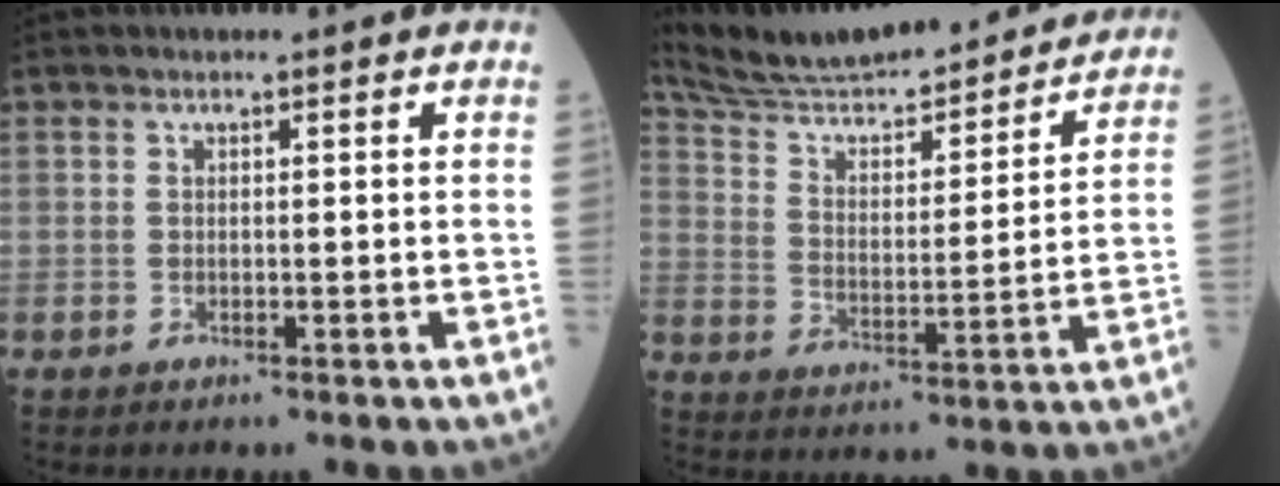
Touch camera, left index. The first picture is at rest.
{"total": 24.4, "force": [22.5, 4.0, 8.5], "torque": [-0.144, -0.003, 0.328]}